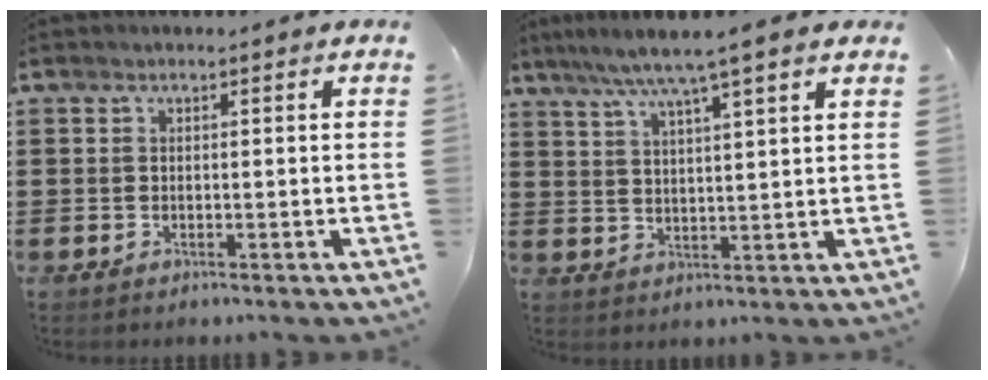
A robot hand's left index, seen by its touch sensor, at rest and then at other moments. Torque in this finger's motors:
{"motor_torque": [2.14, 0.00, 0.88, 0.18]}